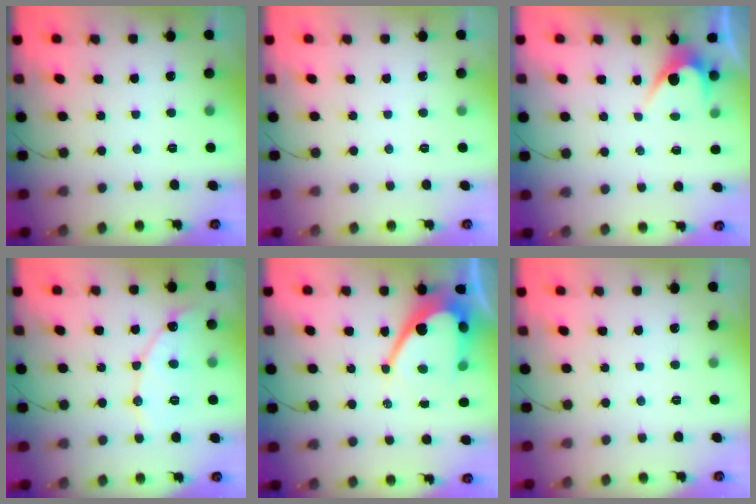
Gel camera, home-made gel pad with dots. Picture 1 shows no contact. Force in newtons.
{"total": 0.0}
{"total": 2.8, "press": 2.8, "slide": 0.2}
{"total": 9.7, "press": 9.6, "slide": 0.9}
{"total": 13.7, "press": 13.6, "slide": 1.2}
{"total": 0.0}